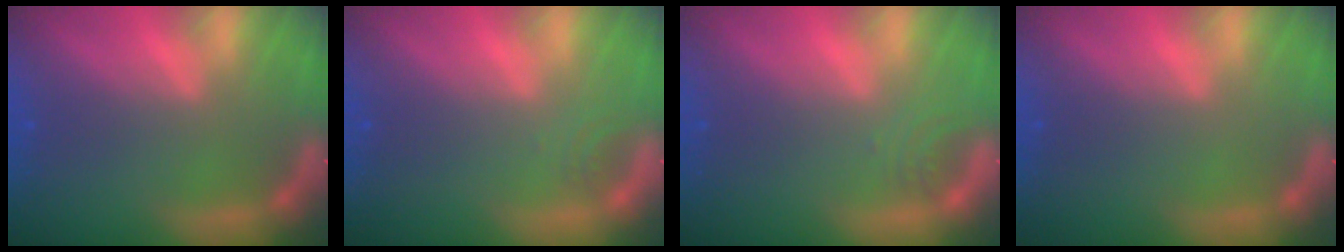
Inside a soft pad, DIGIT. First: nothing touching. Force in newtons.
{"total": 1.0}
{"total": 1.4}
{"total": 0.0}